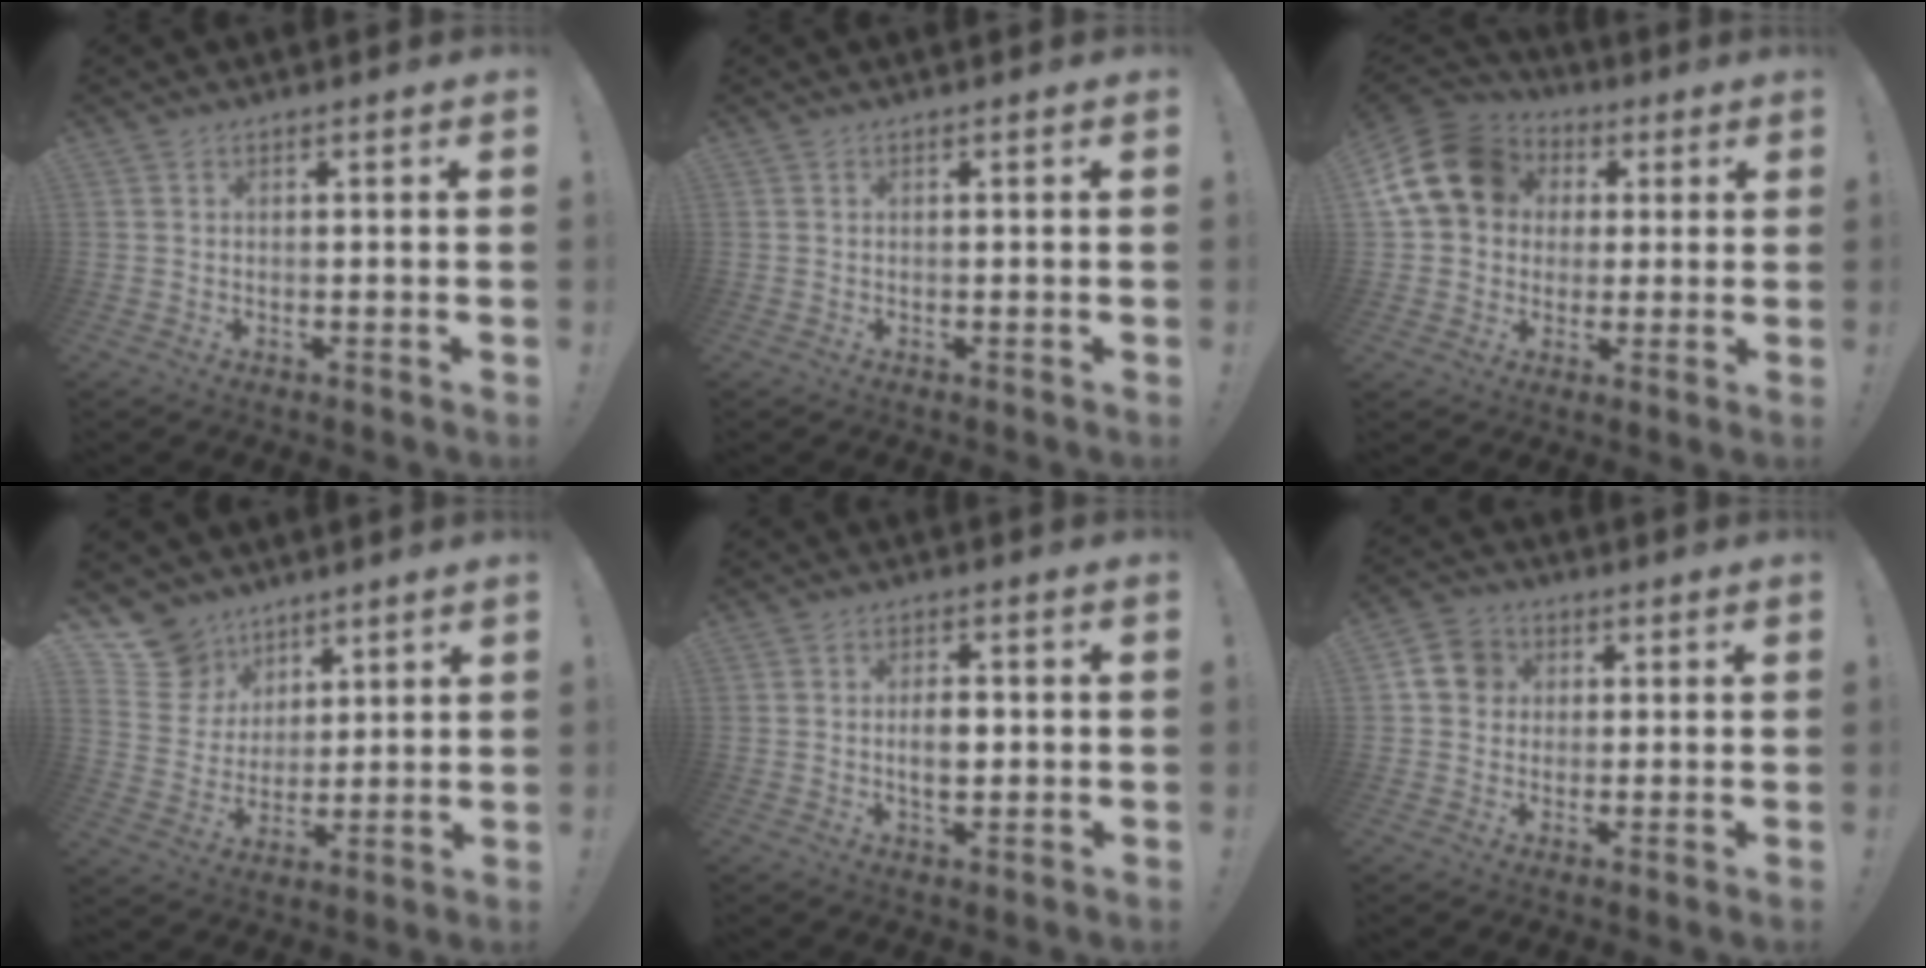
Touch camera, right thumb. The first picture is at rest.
{"total": 0.0}
{"total": 17.5, "force": [4.7, 13.9, 9.6], "torque": [-0.162, -0.009, 0.091]}
{"total": 11.9, "force": [8.0, 8.6, 2.1], "torque": [-0.046, -0.056, 0.162]}
{"total": 5.1, "force": [-0.4, 2.9, 4.2], "torque": [-0.067, 0.003, -0.013]}
{"total": 7.9, "force": [1.5, 7.0, 3.4], "torque": [-0.052, 0.003, 0.031]}